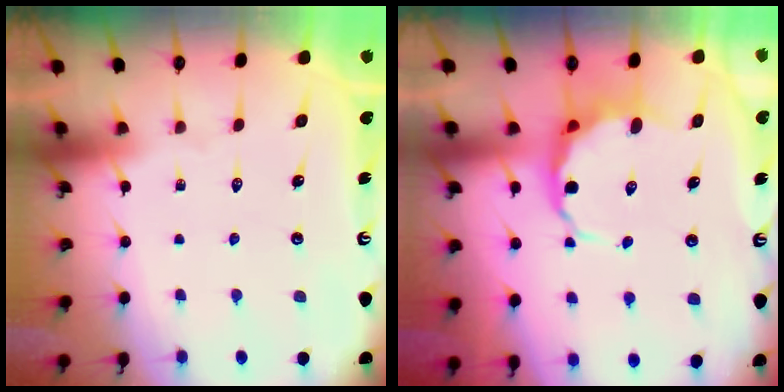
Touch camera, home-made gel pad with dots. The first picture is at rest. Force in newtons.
{"total": 6.1, "press": 5.9, "slide": 1.6}